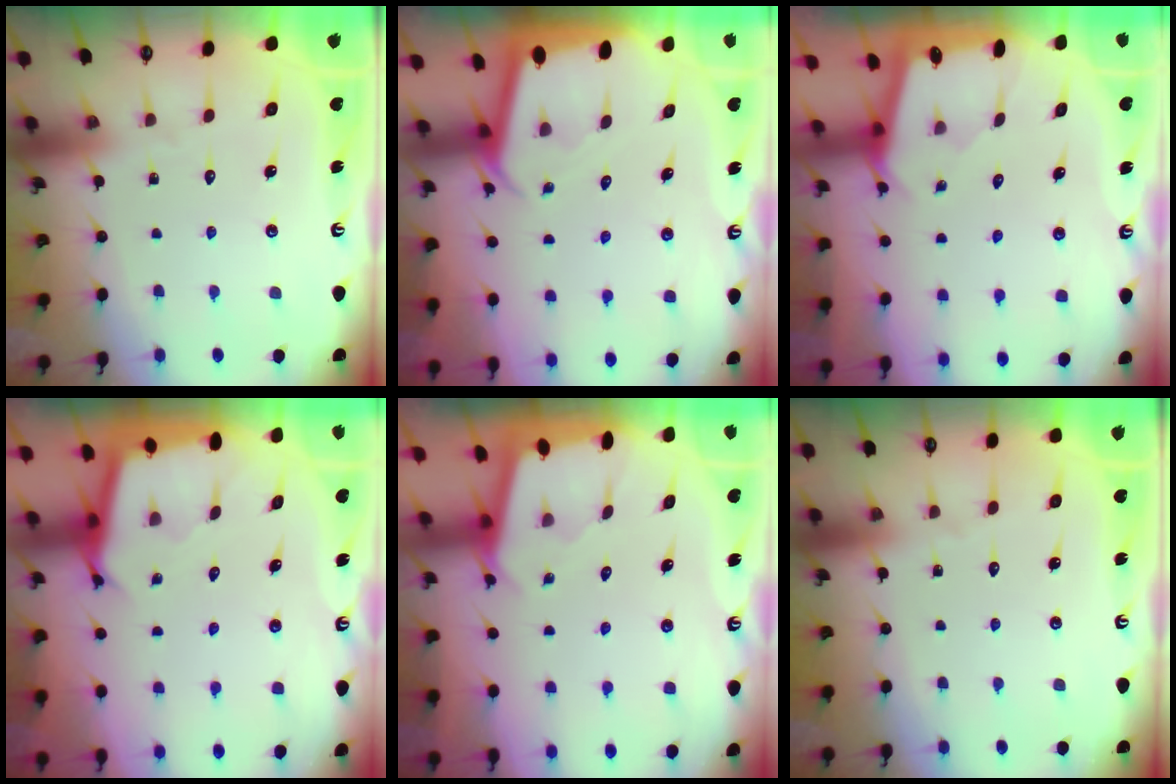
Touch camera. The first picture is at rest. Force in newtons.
{"total": 2.1, "press": 2.1, "slide": 0.1}
{"total": 1.5, "press": 1.5, "slide": 0.2}
{"total": 2.7, "press": 2.7, "slide": 0.1}
{"total": 1.9, "press": 1.9, "slide": 0.2}
{"total": 0.0}